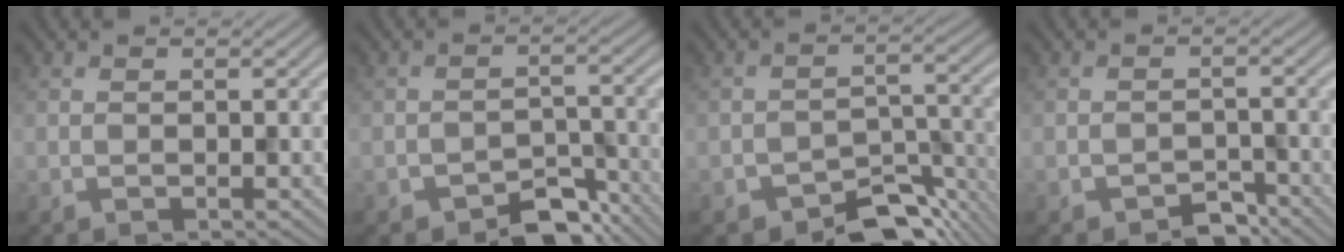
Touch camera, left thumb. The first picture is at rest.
{"total": 5.6, "force": [-4.0, 2.9, 2.5], "torque": [-0.032, -0.003, -0.068]}
{"total": 7.9, "force": [-5.9, 3.9, 3.6], "torque": [-0.043, -0.014, -0.095]}
{"total": 3.1, "force": [-2.4, 1.5, 1.2], "torque": [-0.019, 0.000, -0.042]}